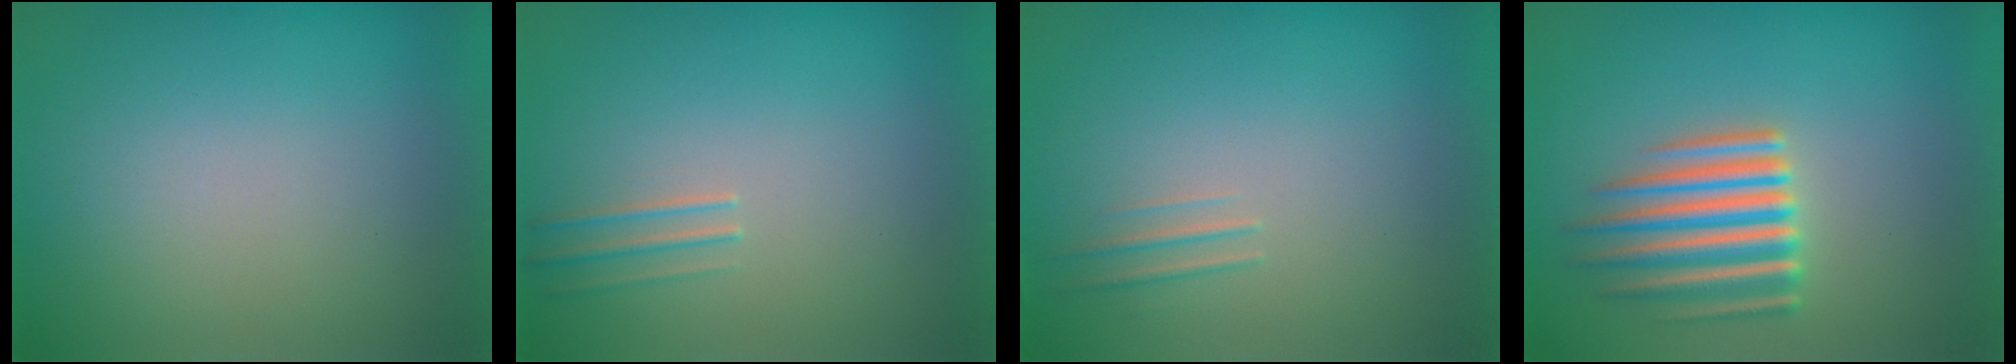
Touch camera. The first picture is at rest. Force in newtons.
{"total": 1.3}
{"total": 1.5}
{"total": 5.2}